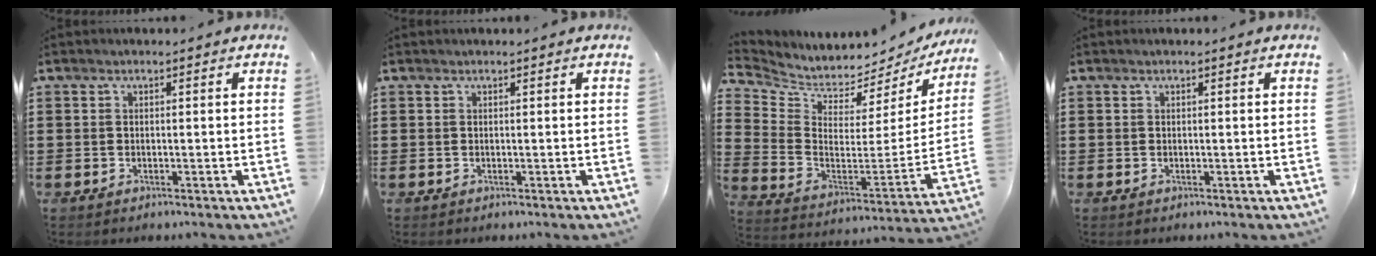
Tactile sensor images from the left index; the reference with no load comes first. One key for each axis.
{"total": 0.0}
{"total": 4.2, "fx": 4.0, "fy": 1.2, "fz": 0.5, "tx": -0.041, "ty": -0.055, "tz": 0.064}
{"total": 0.0}